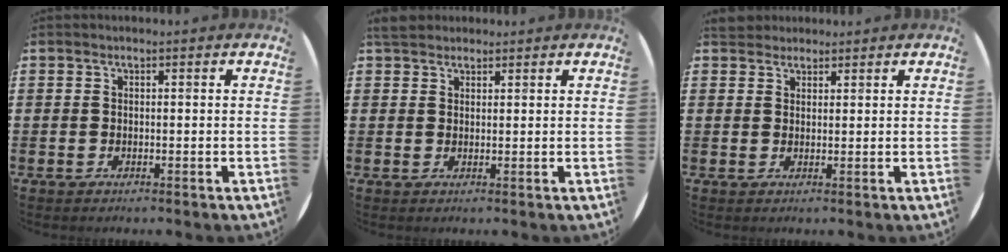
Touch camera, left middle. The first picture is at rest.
{"total": 2.4, "force": [2.2, 0.9, 0.5], "torque": [-0.015, 0.005, 0.043]}
{"total": 2.5, "force": [2.4, 0.9, 0.0], "torque": [0.002, -0.002, 0.045]}